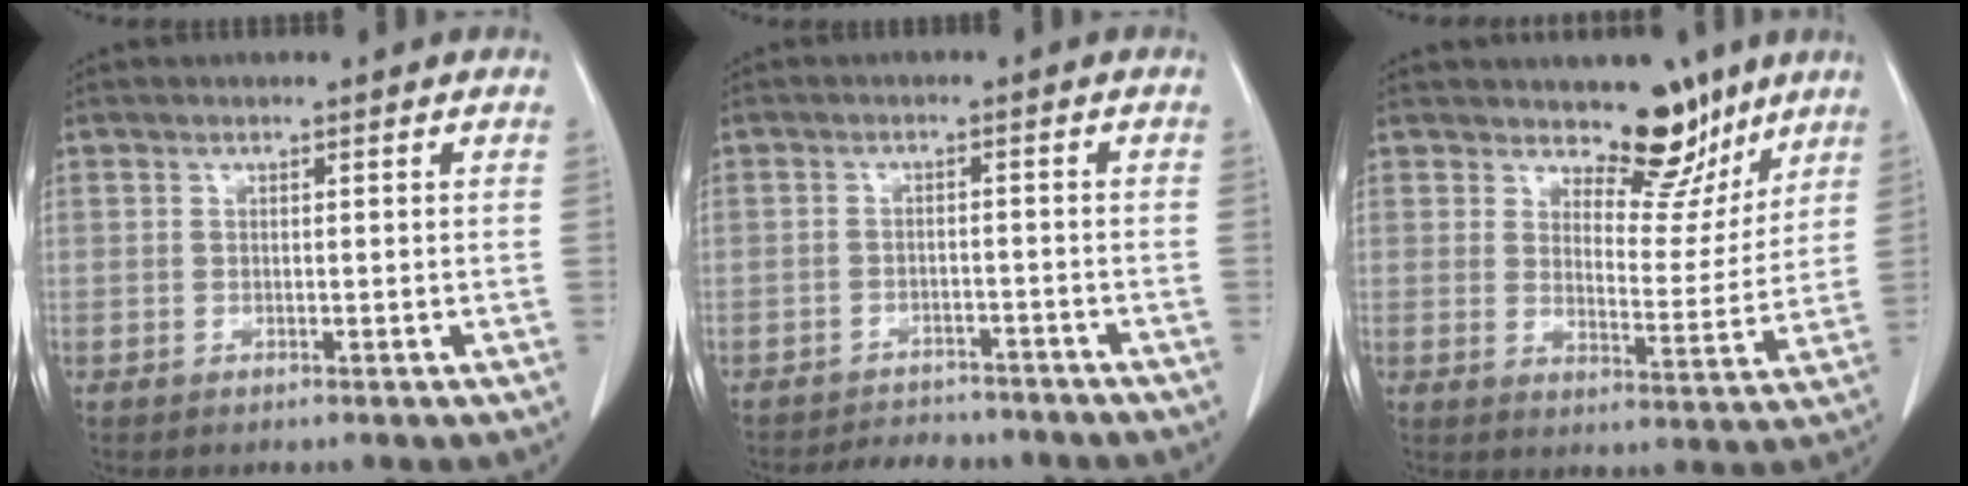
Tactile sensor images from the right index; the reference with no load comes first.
{"total": 9.3, "force": [-8.4, 3.1, 2.4], "torque": [-0.039, -0.002, -0.104]}
{"total": 8.7, "force": [7.1, 3.8, 3.4], "torque": [-0.031, -0.019, 0.100]}